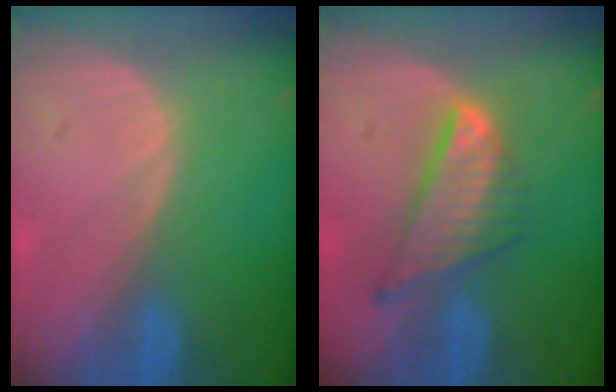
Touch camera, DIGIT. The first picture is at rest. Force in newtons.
{"total": 8.1, "press": 6.8, "slide": 4.3}